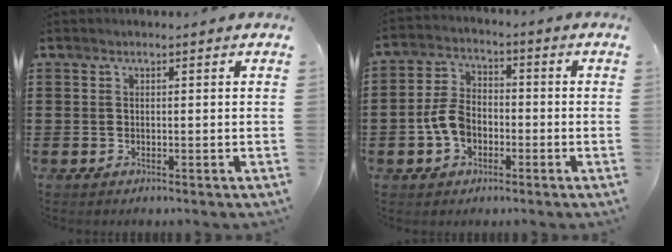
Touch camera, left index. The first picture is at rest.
{"total": 6.3, "force": [-1.9, 4.2, 4.3], "torque": [-0.111, 0.004, -0.045]}